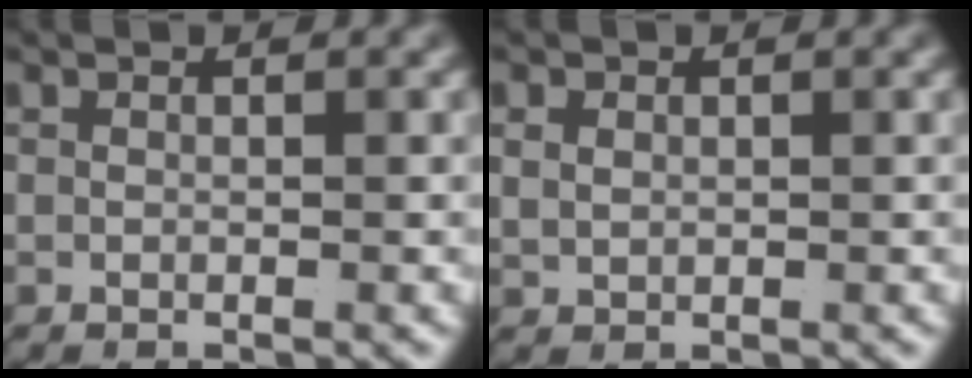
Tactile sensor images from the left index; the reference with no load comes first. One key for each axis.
{"total": 1.3, "fx": 0.6, "fy": 0.9, "fz": 0.7, "tx": -0.017, "ty": -0.008, "tz": 0.022}